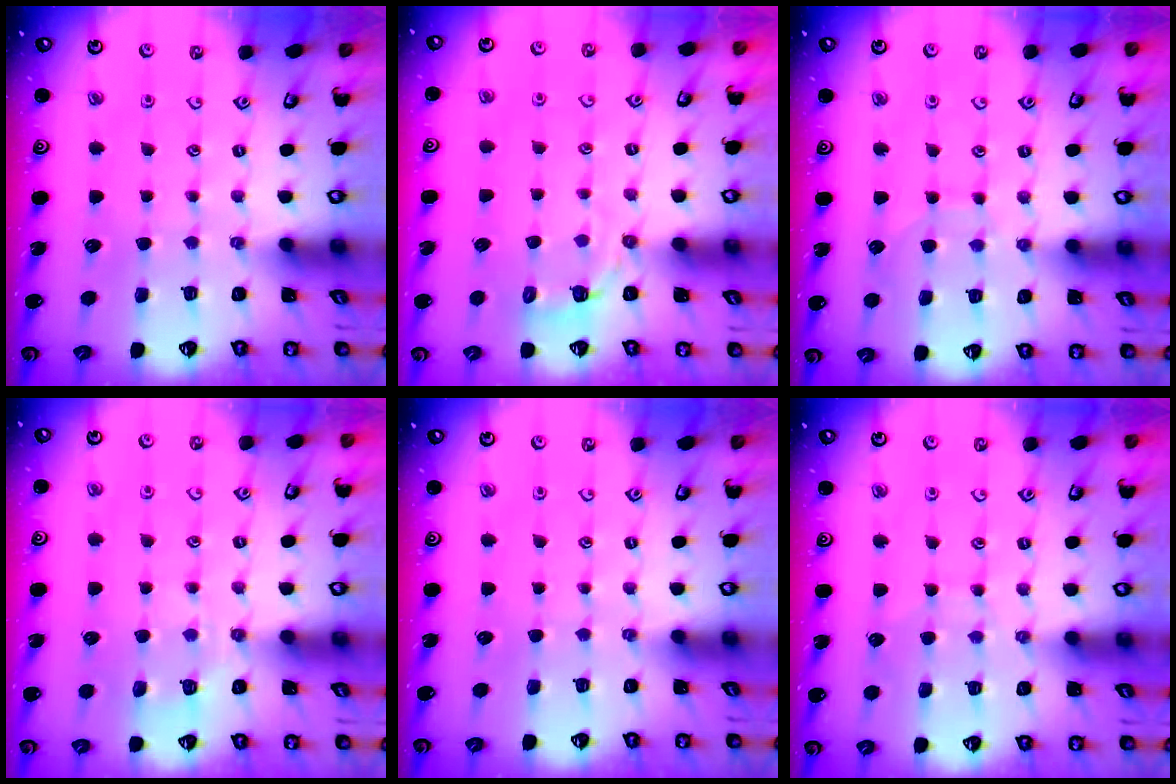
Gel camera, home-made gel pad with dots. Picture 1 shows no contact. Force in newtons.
{"total": 3.0, "press": 1.6, "slide": 2.5}
{"total": 5.5, "press": 5.5, "slide": 0.5}
{"total": 5.2, "press": 5.1, "slide": 1.0}
{"total": 0.0}
{"total": 4.6, "press": 4.5, "slide": 0.5}